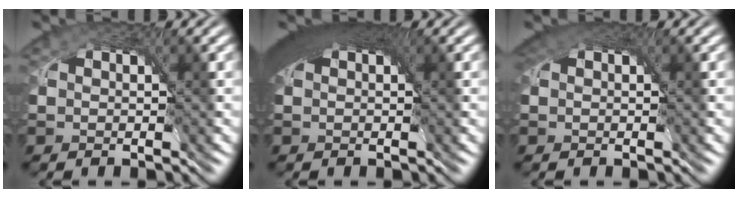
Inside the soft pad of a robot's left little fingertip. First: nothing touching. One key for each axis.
{"total": 7.0, "fx": 2.9, "fy": 3.3, "fz": 5.5, "tx": -0.084, "ty": 0.018, "tz": 0.031}
{"total": 3.6, "fx": 1.8, "fy": 2.1, "fz": 2.2, "tx": -0.042, "ty": 0.008, "tz": 0.021}